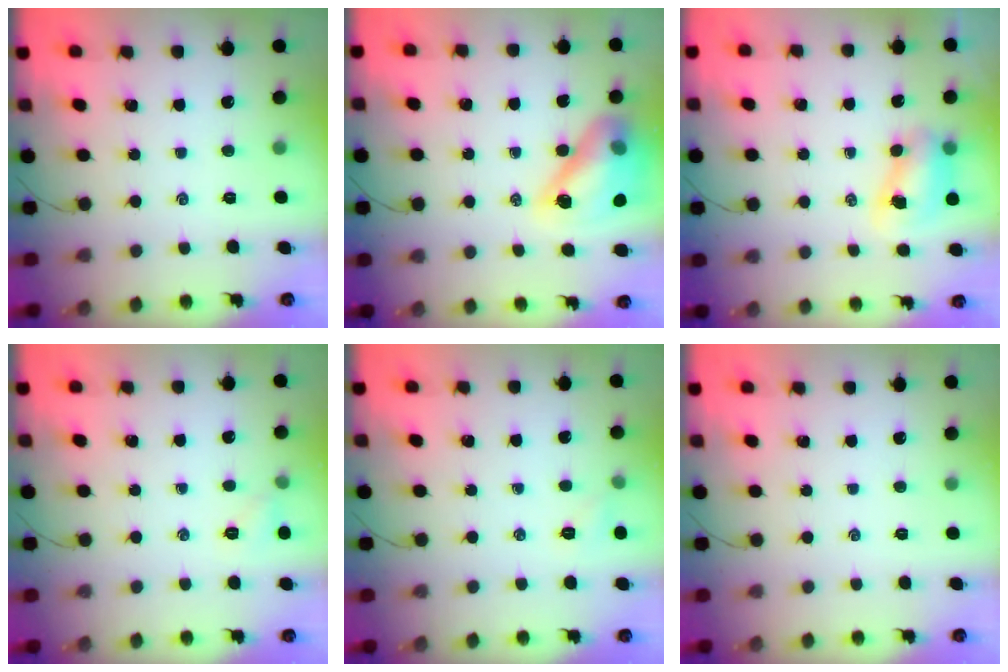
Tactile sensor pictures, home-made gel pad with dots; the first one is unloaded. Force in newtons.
{"total": 15.3, "press": 14.8, "slide": 4.0}
{"total": 7.6, "press": 7.5, "slide": 1.0}
{"total": 5.0, "press": 4.7, "slide": 1.7}
{"total": 4.2, "press": 4.0, "slide": 1.1}
{"total": 0.0}